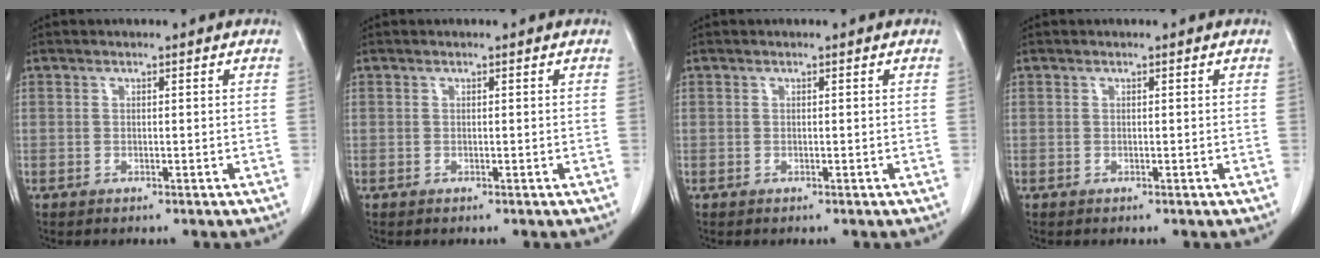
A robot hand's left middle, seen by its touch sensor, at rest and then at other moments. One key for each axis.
{"total": 0.0}
{"total": 0.0}
{"total": 0.0}